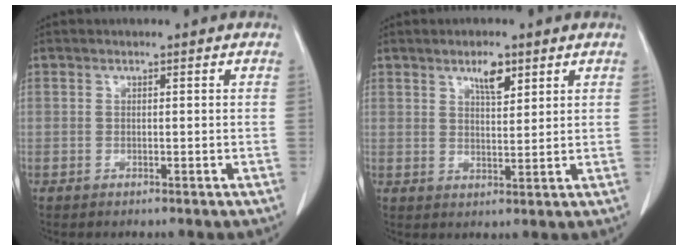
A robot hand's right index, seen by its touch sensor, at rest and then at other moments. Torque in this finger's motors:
{"motor_torque": [0.11, 0.13, 0.07, 0.02]}